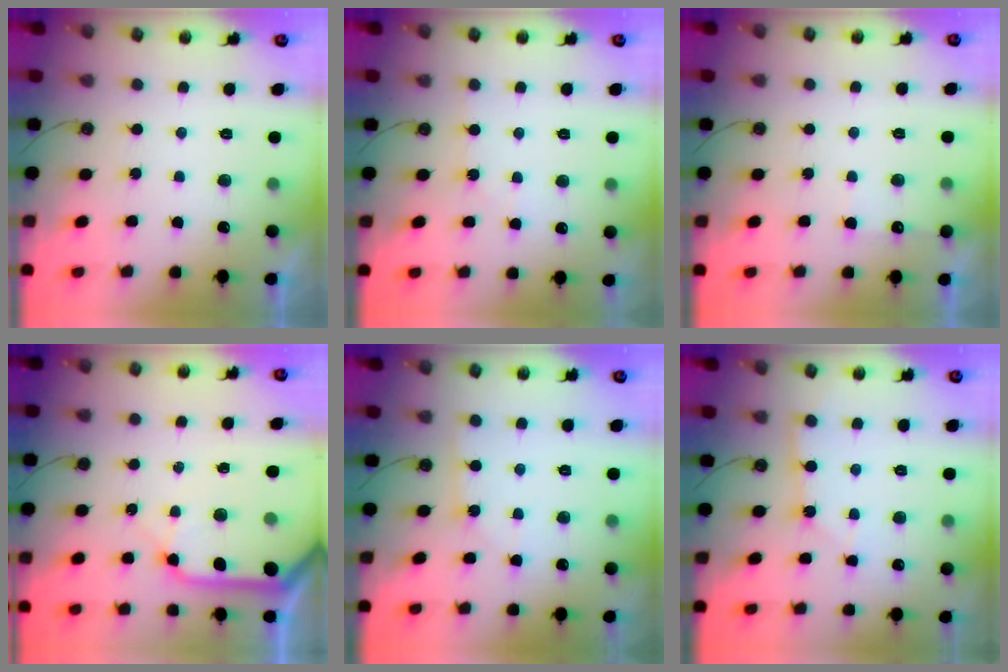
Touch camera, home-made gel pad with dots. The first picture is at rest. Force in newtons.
{"total": 3.2, "press": 3.2, "slide": 0.5}
{"total": 5.8, "press": 5.7, "slide": 0.7}
{"total": 12.9, "press": 12.8, "slide": 2.0}
{"total": 5.0, "press": 5.0, "slide": 0.5}
{"total": 2.8, "press": 2.8, "slide": 0.2}